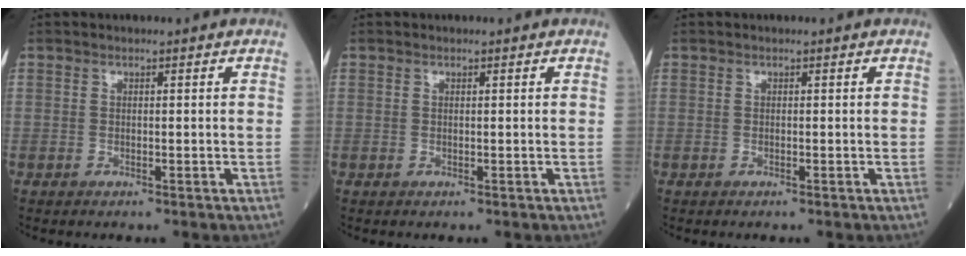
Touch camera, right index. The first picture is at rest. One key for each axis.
{"total": 0.0}
{"total": 0.0}